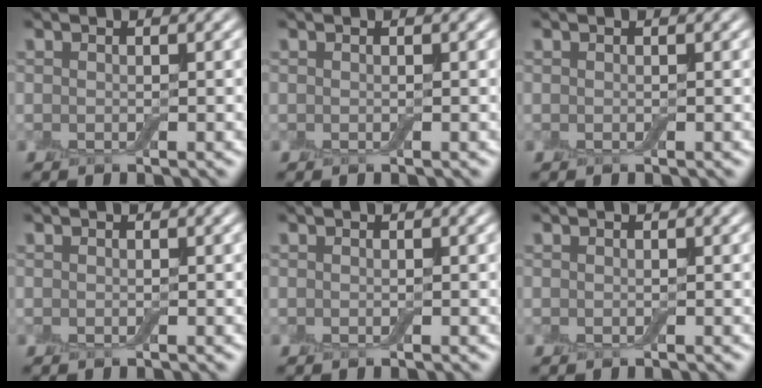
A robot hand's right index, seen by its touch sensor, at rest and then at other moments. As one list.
[{"total": 0.0}, {"total": 0.0}, {"total": 0.0}, {"total": 0.0}, {"total": 0.0}]